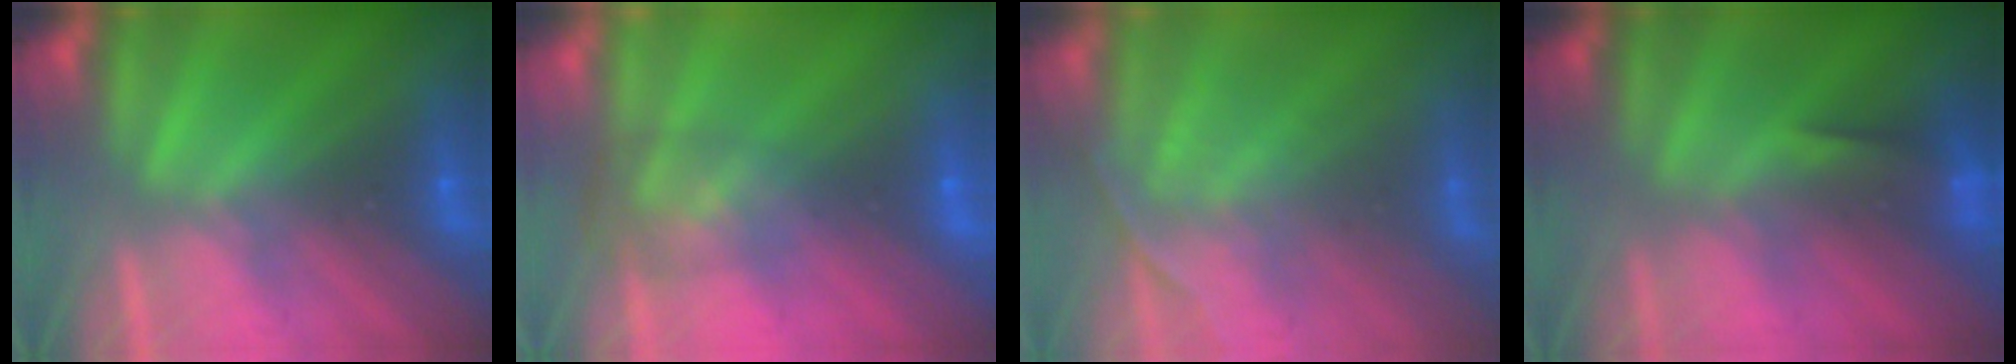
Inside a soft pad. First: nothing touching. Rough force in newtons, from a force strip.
{"total": 9.3}
{"total": 1.8}
{"total": 4.9}